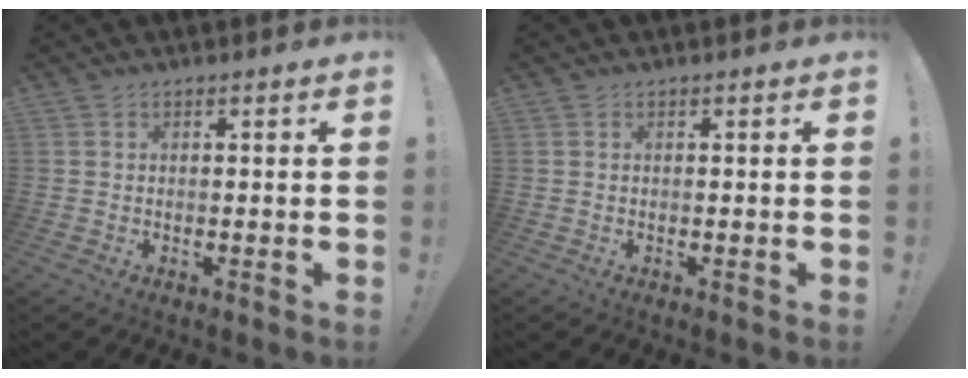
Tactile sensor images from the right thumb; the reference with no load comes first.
{"total": 0.0}